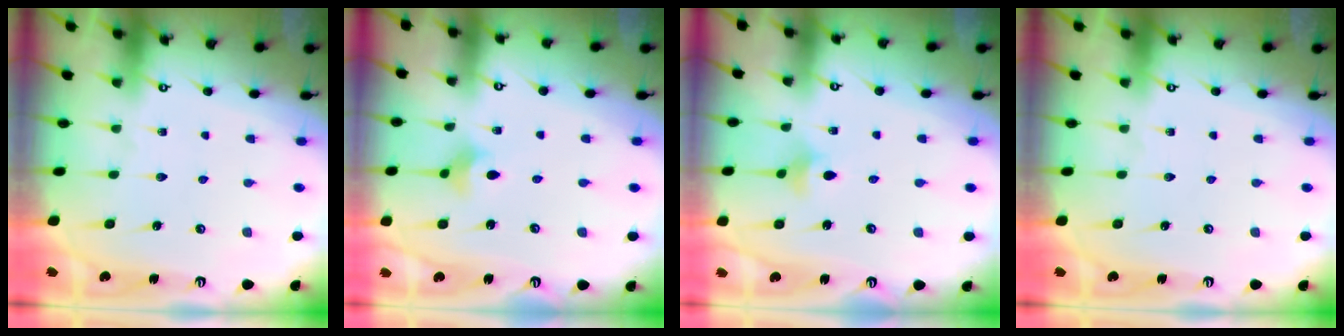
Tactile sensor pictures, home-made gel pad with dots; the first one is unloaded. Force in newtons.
{"total": 2.7, "press": 2.7, "slide": 0.5}
{"total": 3.5, "press": 3.5, "slide": 0.5}
{"total": 0.0}